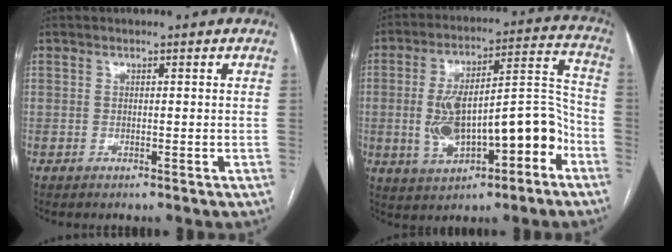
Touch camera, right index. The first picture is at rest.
{"total": 16.5, "force": [-4.8, 5.6, 14.8], "torque": [-0.243, 0.034, -0.064]}